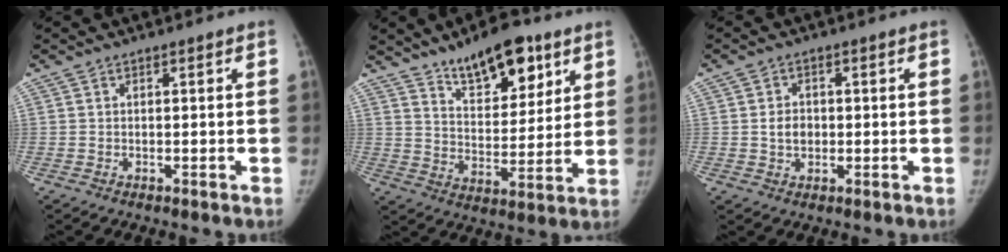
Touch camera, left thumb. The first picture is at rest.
{"total": 15.2, "force": [10.0, 6.7, 9.4], "torque": [-0.101, -0.053, 0.163]}
{"total": 3.7, "force": [0.0, 3.0, 2.2], "torque": [-0.024, 0.002, 0.000]}